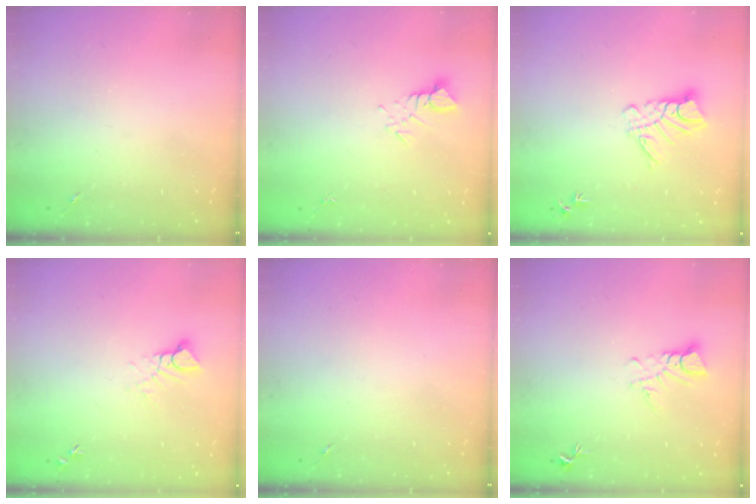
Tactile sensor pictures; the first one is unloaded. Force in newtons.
{"total": 3.1, "press": 3.1, "slide": 0.3}
{"total": 9.5, "press": 9.5, "slide": 0.9}
{"total": 5.0, "press": 5.0, "slide": 0.2}
{"total": 0.0}
{"total": 5.0, "press": 5.0, "slide": 0.3}